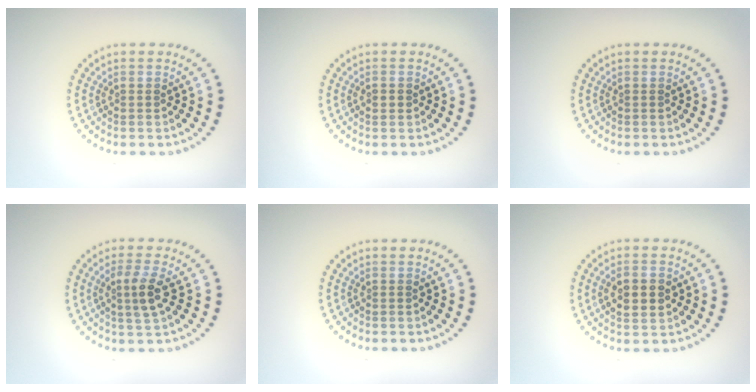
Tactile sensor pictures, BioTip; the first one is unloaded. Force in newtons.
{"total": 1.1, "press": 1.1, "slide": 0.1}
{"total": 0.0}
{"total": 2.7, "press": 2.5, "slide": 1.1}
{"total": 0.0}
{"total": 2.6, "press": 2.6, "slide": 0.0}